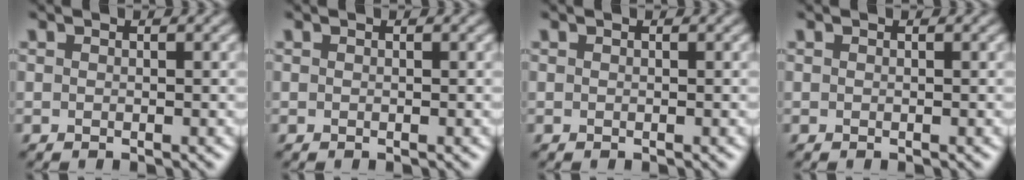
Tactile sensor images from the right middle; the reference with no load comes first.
{"total": 0.0}
{"total": 0.0}
{"total": 0.0}